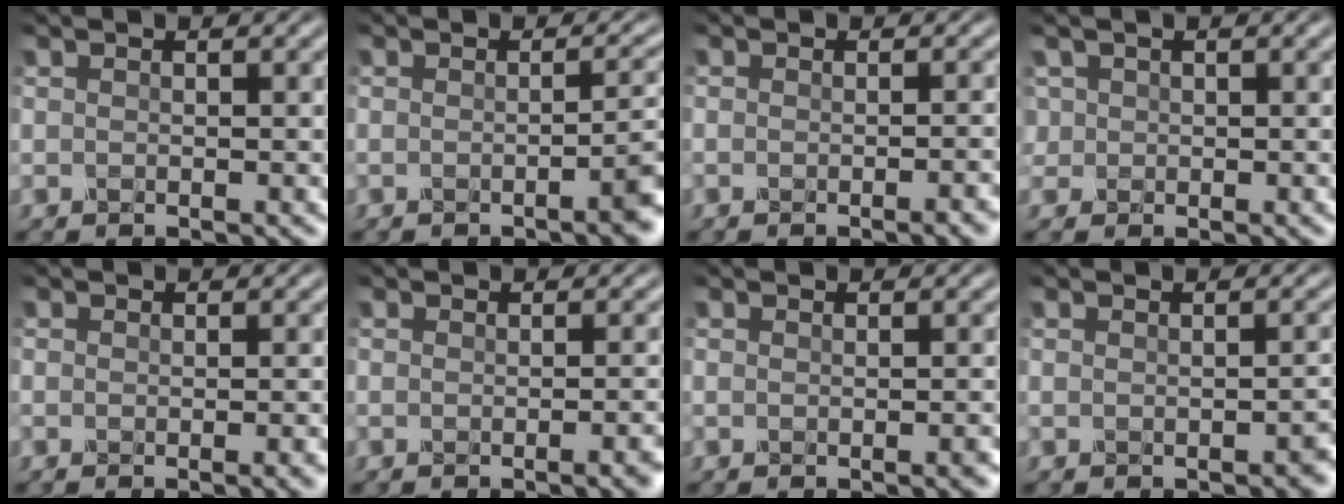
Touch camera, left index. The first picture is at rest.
{"total": 3.7, "force": [-1.4, 1.1, 3.3], "torque": [-0.026, 0.002, -0.025]}
{"total": 3.5, "force": [-1.6, 1.5, 2.7], "torque": [-0.009, 0.010, -0.022]}
{"total": 1.3, "force": [0.2, 1.3, 0.0], "torque": [0.004, 0.003, 0.002]}
{"total": 3.3, "force": [-1.2, 1.6, 2.7], "torque": [-0.006, 0.006, -0.017]}
{"total": 3.3, "force": [-1.3, 1.3, 2.7], "torque": [-0.005, 0.007, -0.021]}
{"total": 1.9, "force": [-0.6, 0.8, 1.5], "torque": [0.000, 0.005, -0.011]}
{"total": 1.7, "force": [-1.1, 0.5, 1.2], "torque": [-0.013, 0.003, -0.013]}